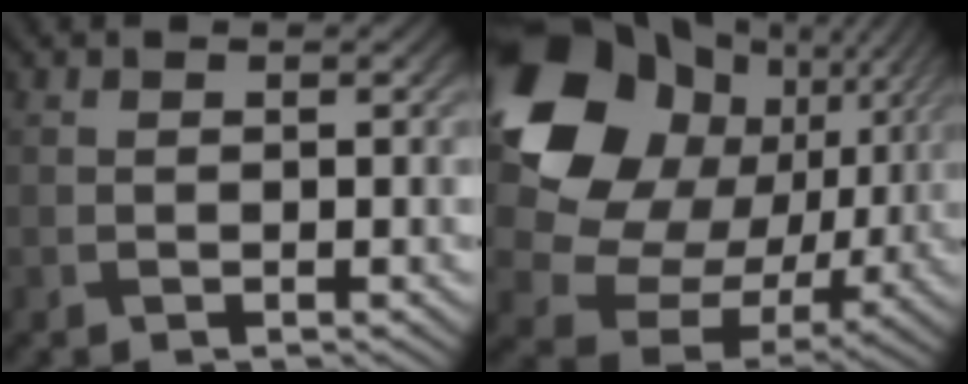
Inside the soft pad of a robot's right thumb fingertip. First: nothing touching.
{"total": 19.2, "force": [4.2, 15.6, 10.4], "torque": [-0.251, -0.019, 0.095]}